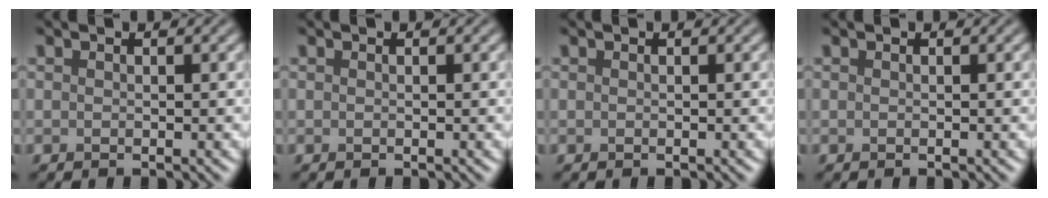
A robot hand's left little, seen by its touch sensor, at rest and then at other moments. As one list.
[{"total": 0.0}, {"total": 0.0}, {"total": 0.0}]